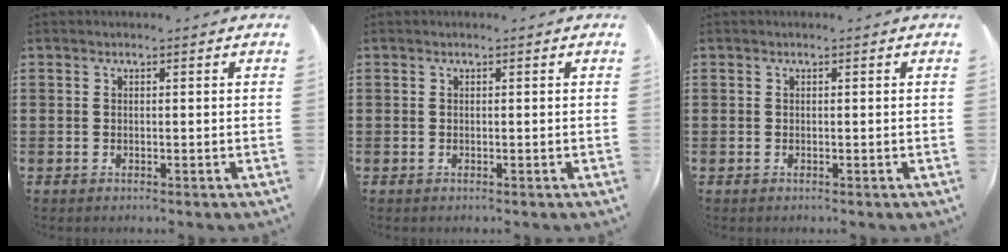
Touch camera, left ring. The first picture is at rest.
{"total": 0.0}
{"total": 0.0}